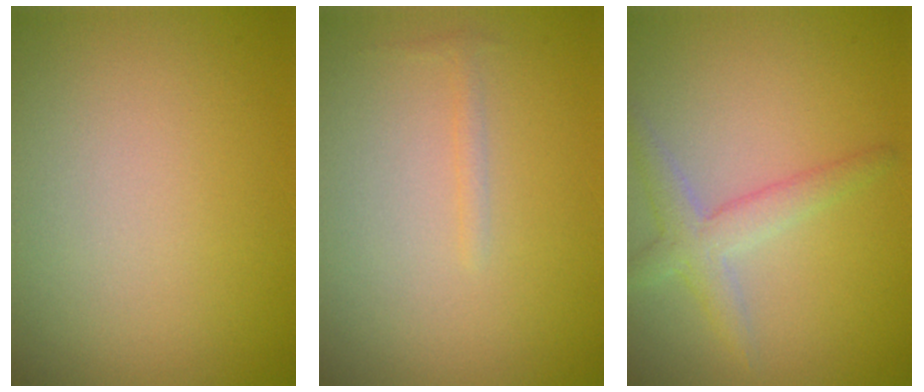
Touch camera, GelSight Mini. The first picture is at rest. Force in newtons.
{"total": 0.7, "press": 0.7, "slide": 0.0}
{"total": 2.8, "press": 2.7, "slide": 0.3}